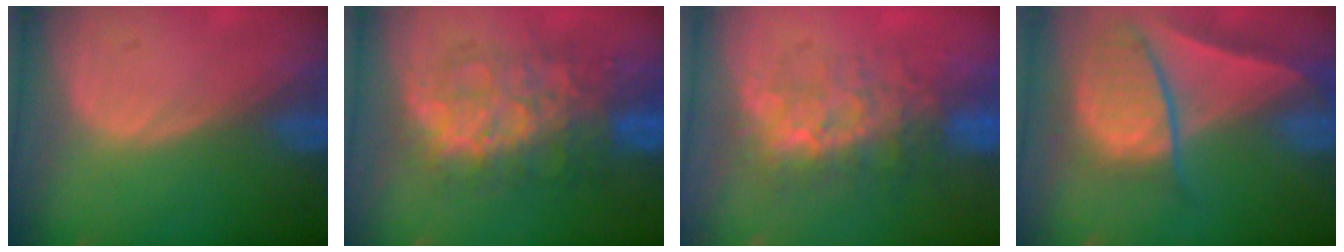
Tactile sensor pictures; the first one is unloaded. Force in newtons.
{"total": 9.4, "press": 9.3, "slide": 0.6}
{"total": 8.0, "press": 7.6, "slide": 2.5}
{"total": 9.4, "press": 8.1, "slide": 4.8}